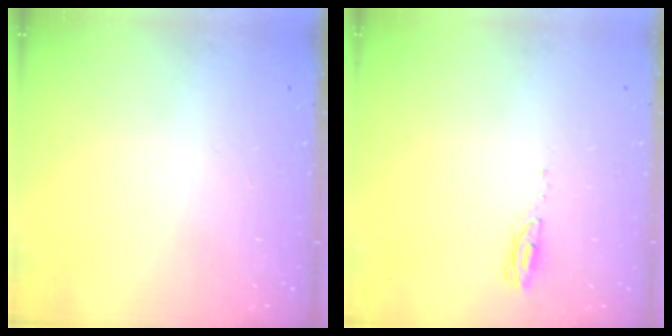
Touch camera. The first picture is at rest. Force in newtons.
{"total": 3.0, "press": 3.0, "slide": 0.2}